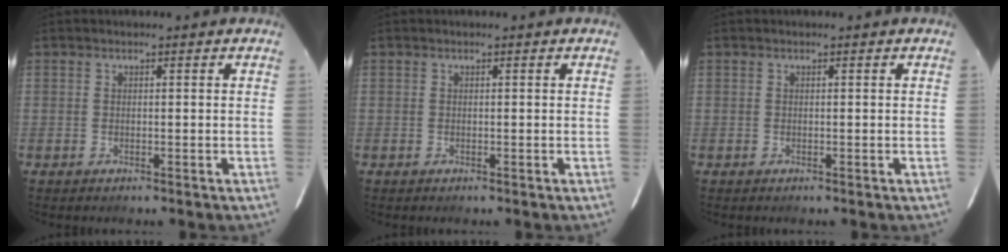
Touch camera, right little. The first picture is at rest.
{"total": 0.0}
{"total": 0.0}